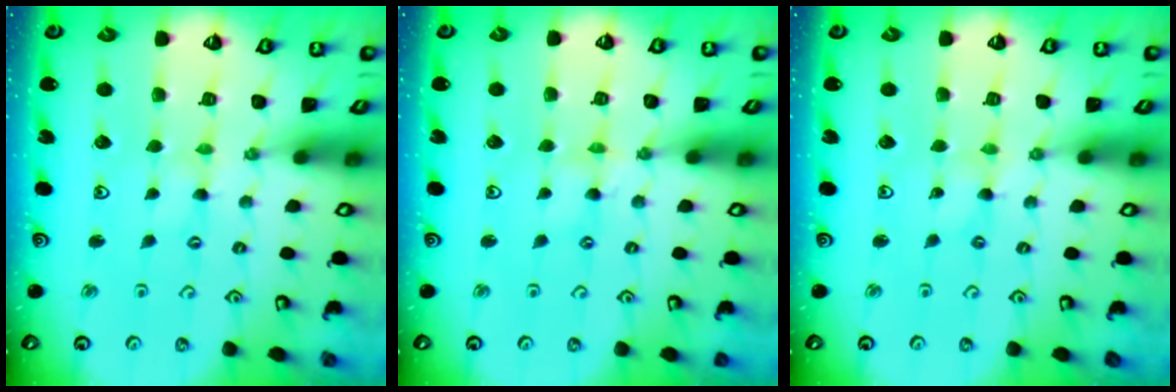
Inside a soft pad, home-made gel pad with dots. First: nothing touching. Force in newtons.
{"total": 0.0}
{"total": 0.0}